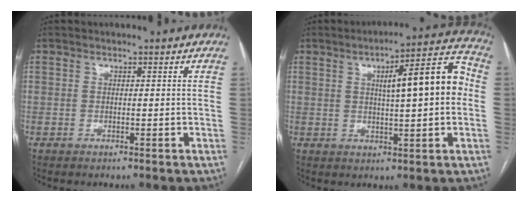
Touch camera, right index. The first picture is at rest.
{"total": 12.0, "force": [1.5, 2.1, 11.7], "torque": [-0.161, 0.036, 0.020]}